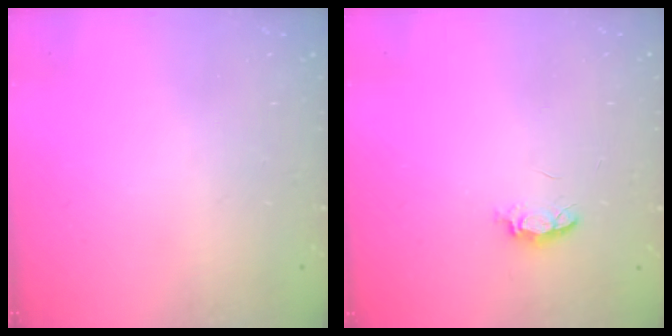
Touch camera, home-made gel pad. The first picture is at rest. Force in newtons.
{"total": 3.9, "press": 3.9, "slide": 0.6}